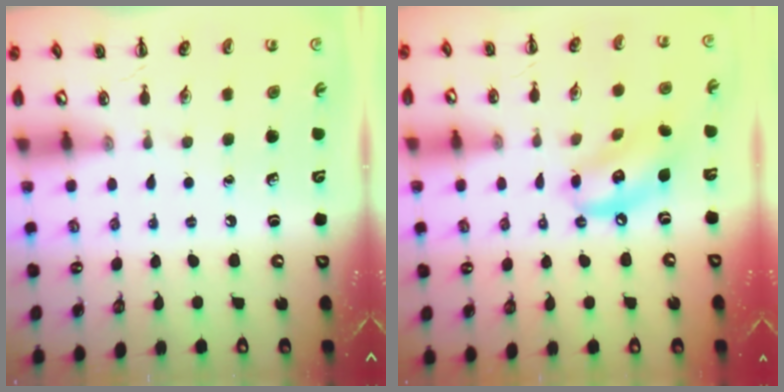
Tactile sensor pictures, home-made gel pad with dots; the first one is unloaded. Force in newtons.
{"total": 11.4, "press": 11.2, "slide": 1.8}